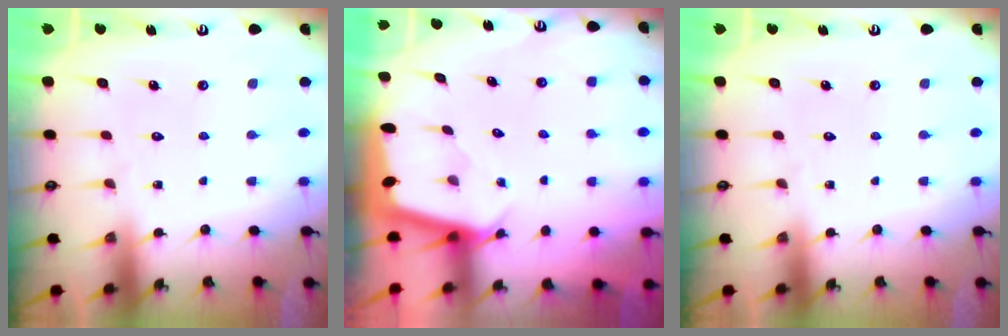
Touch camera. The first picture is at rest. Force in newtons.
{"total": 2.5, "press": 2.5, "slide": 0.1}
{"total": 0.0}